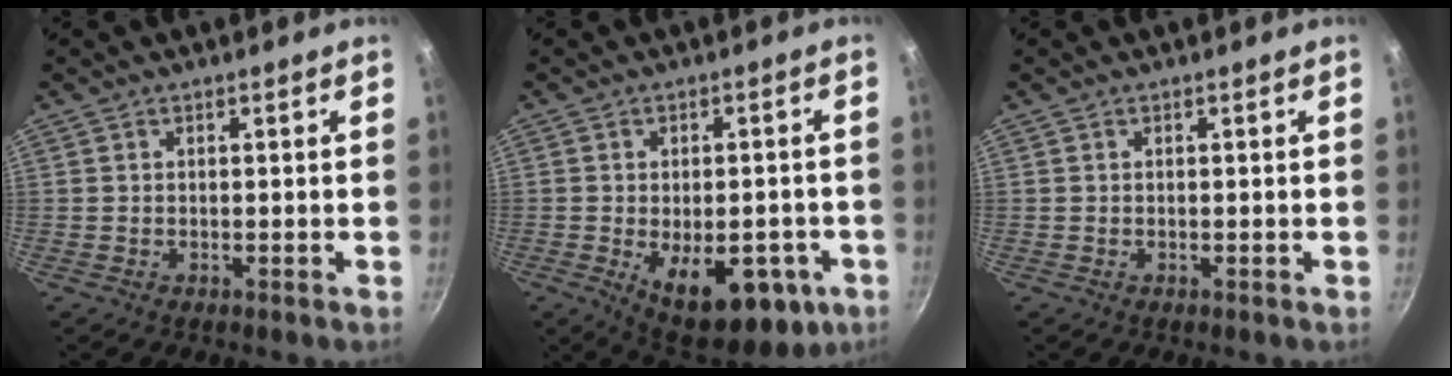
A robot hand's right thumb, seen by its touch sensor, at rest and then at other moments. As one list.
[{"total": 17.0, "force": [-5.6, 8.8, 13.4], "torque": [-0.138, -0.004, -0.059]}, {"total": 0.0}]